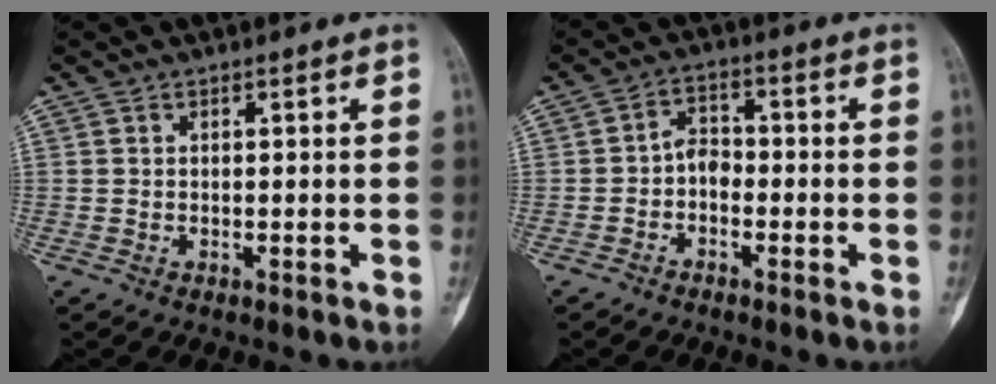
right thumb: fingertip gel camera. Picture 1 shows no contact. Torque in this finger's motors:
{"motor_torque": [1.39, 0.70, -0.19, -0.11, 0.00]}